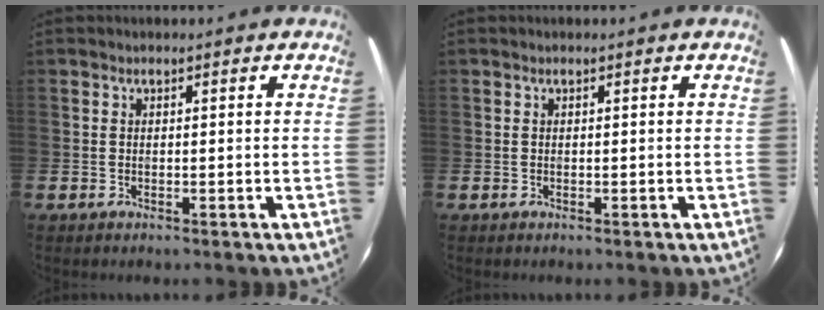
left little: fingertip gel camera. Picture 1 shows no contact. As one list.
[{"total": 0.0}]